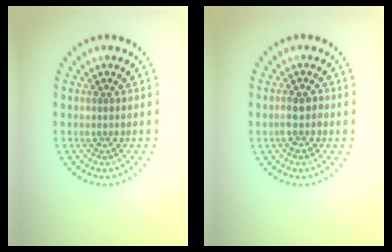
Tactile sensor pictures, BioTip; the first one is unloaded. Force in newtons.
{"total": 1.8, "press": 1.7, "slide": 0.7}